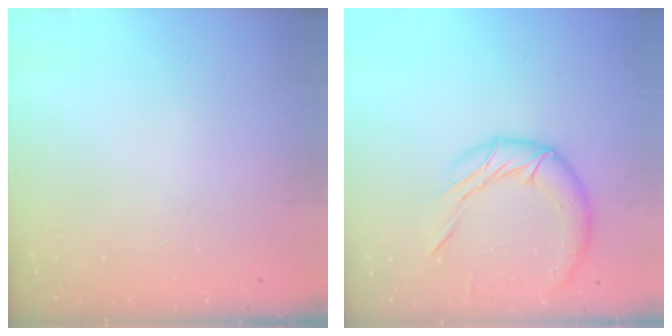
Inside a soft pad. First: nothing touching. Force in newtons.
{"total": 12.8, "press": 12.8, "slide": 0.9}